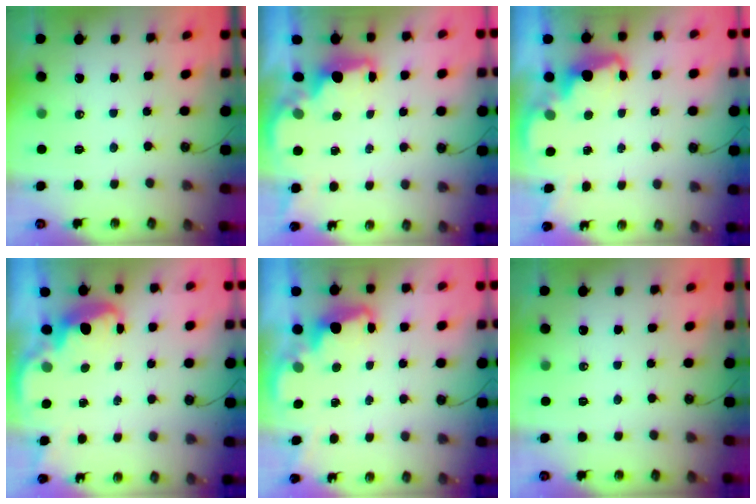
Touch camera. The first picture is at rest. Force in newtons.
{"total": 1.8, "press": 1.7, "slide": 0.6}
{"total": 2.7, "press": 2.6, "slide": 0.7}
{"total": 2.8, "press": 2.7, "slide": 0.6}
{"total": 2.4, "press": 2.3, "slide": 0.5}
{"total": 0.0}